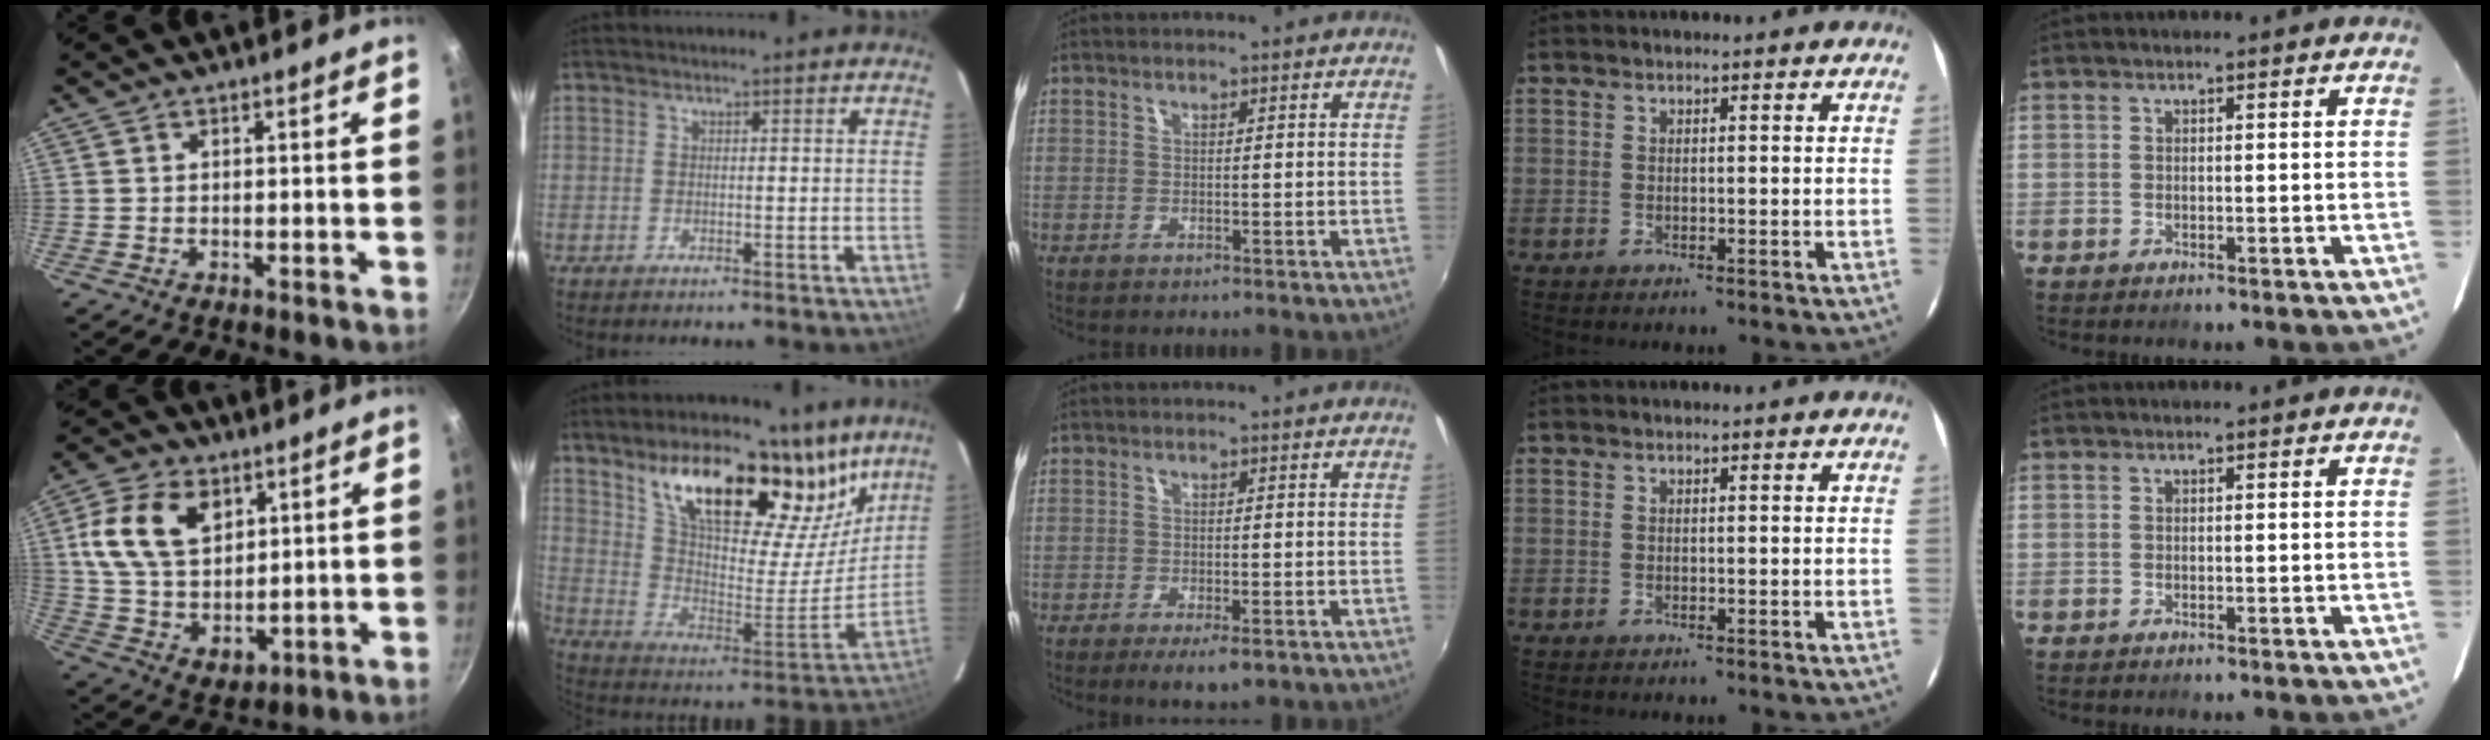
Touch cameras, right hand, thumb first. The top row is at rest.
{"thumb": {"total": 16.2, "force": [5.0, 11.3, 10.5], "torque": [-0.161, -0.015, 0.101]}, "index": {"total": 29.4, "force": [19.6, 12.4, 18.1], "torque": [-0.287, 0.006, 0.337]}, "middle": {"total": 3.6, "force": [-2.1, 1.0, 2.8], "torque": [-0.056, -0.016, -0.033]}}